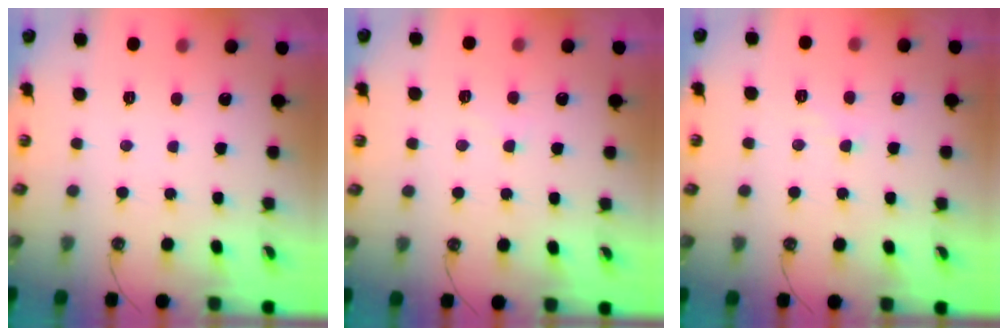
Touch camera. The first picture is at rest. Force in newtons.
{"total": 4.2, "press": 4.1, "slide": 0.4}
{"total": 1.1, "press": 1.0, "slide": 0.4}